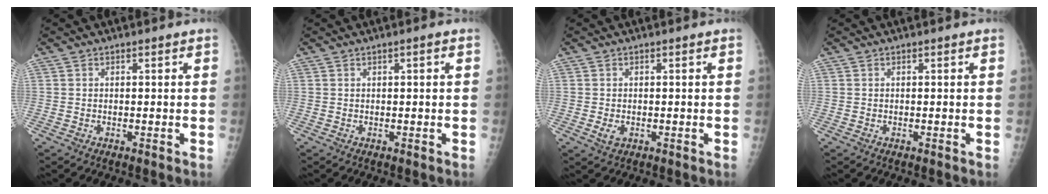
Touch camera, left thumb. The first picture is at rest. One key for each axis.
{"total": 0.8, "fx": 0.3, "fy": 0.1, "fz": 0.7, "tx": -0.014, "ty": 0.001, "tz": 0.004}
{"total": 1.9, "fx": -0.4, "fy": 1.3, "fz": 1.4, "tx": -0.026, "ty": -0.003, "tz": -0.005}
{"total": 0.0}